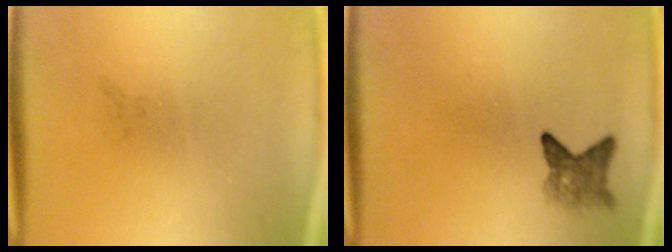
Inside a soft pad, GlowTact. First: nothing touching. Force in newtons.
{"total": 2.8}